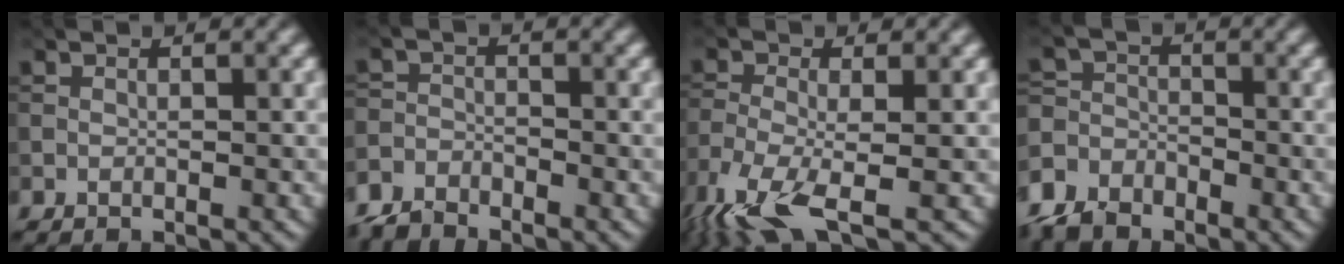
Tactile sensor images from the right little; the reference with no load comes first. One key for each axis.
{"total": 3.2, "fx": -3.0, "fy": 1.1, "fz": 0.5, "tx": -0.008, "ty": -0.003, "tz": -0.069}
{"total": 7.2, "fx": -4.4, "fy": 2.0, "fz": 5.3, "tx": -0.125, "ty": -0.018, "tz": -0.094}
{"total": 6.2, "fx": -5.1, "fy": 3.2, "fz": 1.4, "tx": -0.026, "ty": -0.014, "tz": -0.094}